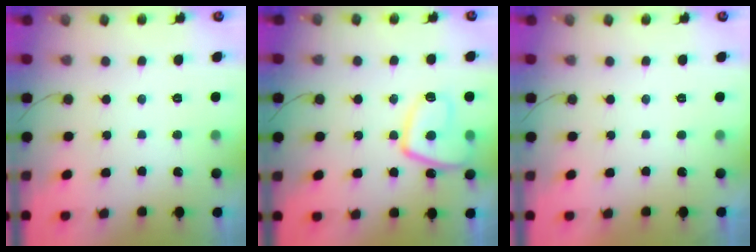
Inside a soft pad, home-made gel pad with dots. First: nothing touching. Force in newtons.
{"total": 11.5, "press": 11.5, "slide": 1.4}
{"total": 2.3, "press": 2.3, "slide": 0.3}